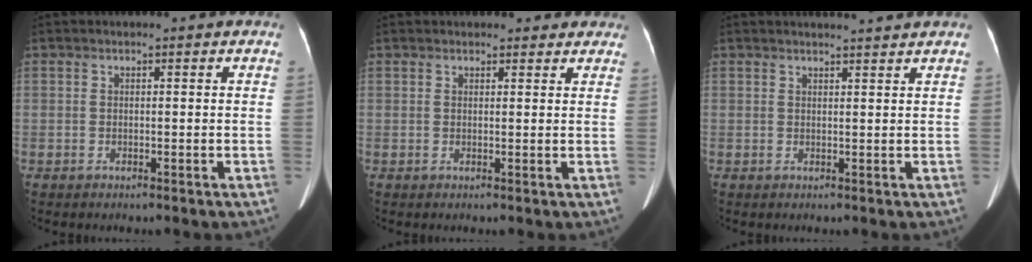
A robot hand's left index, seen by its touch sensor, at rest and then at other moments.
{"total": 3.4, "force": [3.0, 1.5, 0.4], "torque": [0.010, 0.006, 0.025]}
{"total": 4.3, "force": [4.1, -0.3, 1.3], "torque": [-0.018, 0.010, 0.046]}